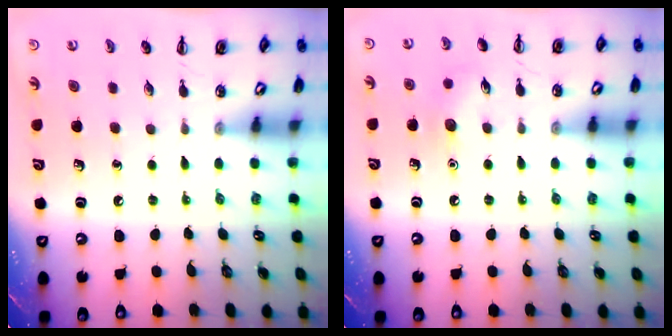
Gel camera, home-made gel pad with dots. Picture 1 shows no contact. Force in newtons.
{"total": 9.0, "press": 8.8, "slide": 1.8}